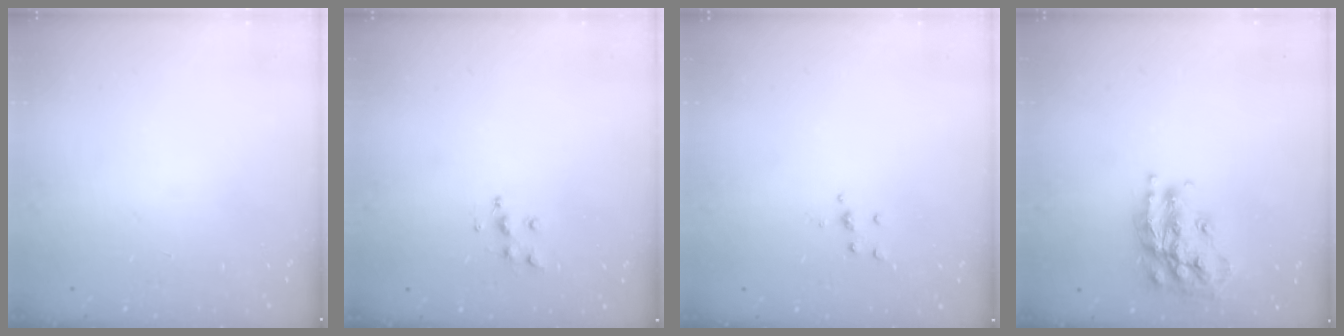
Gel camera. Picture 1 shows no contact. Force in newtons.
{"total": 5.7, "press": 5.7, "slide": 0.4}
{"total": 3.6, "press": 3.6, "slide": 0.3}
{"total": 17.0, "press": 16.9, "slide": 1.2}